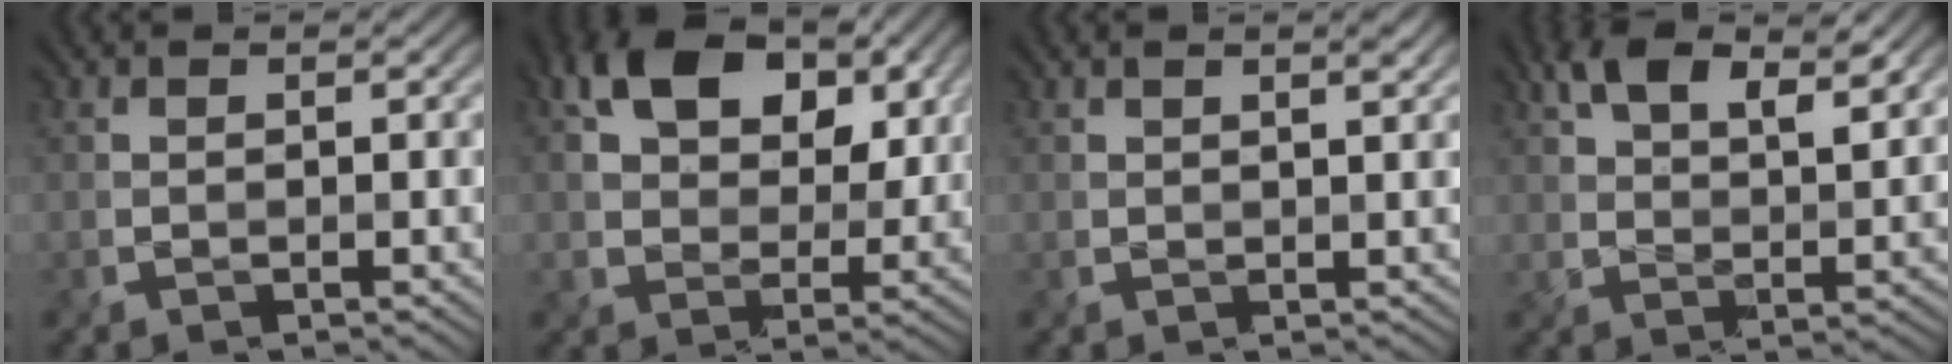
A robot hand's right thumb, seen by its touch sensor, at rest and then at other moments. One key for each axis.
{"total": 11.0, "fx": 4.3, "fy": 7.1, "fz": 7.2, "tx": -0.146, "ty": 0.012, "tz": 0.072}
{"total": 1.6, "fx": 1.1, "fy": 0.2, "fz": 1.1, "tx": -0.018, "ty": -0.001, "tz": 0.019}
{"total": 7.8, "fx": 4.5, "fy": 3.8, "fz": 5.1, "tx": -0.101, "ty": 0.003, "tz": 0.084}